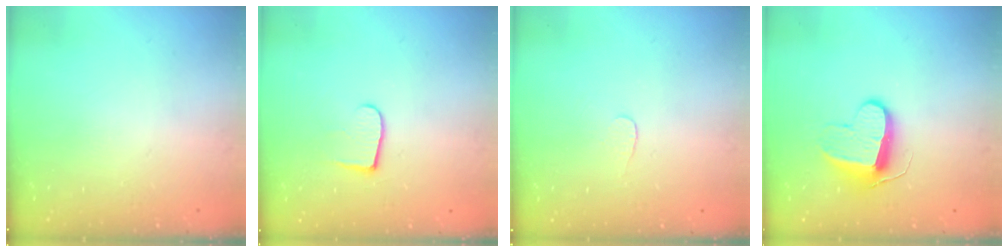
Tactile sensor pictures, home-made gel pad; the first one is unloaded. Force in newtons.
{"total": 6.6, "press": 6.6, "slide": 0.6}
{"total": 3.0, "press": 3.0, "slide": 0.2}
{"total": 10.1, "press": 10.1, "slide": 0.4}